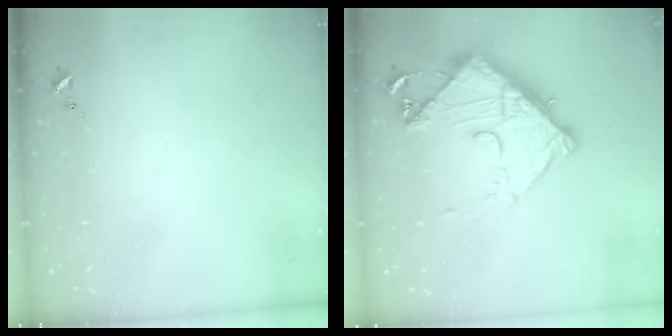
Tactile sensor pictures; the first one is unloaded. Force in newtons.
{"total": 13.6, "press": 13.5, "slide": 1.3}